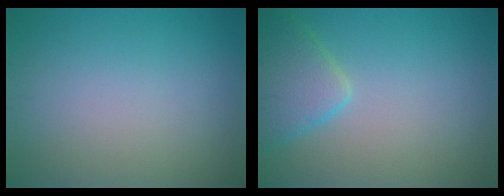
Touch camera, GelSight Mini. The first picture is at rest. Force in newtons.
{"total": 3.7, "press": 3.7, "slide": 0.3}